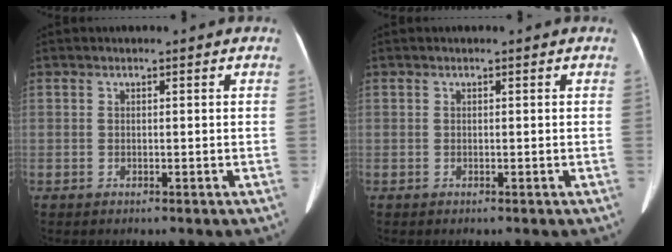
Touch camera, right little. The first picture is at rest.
{"total": 0.0}